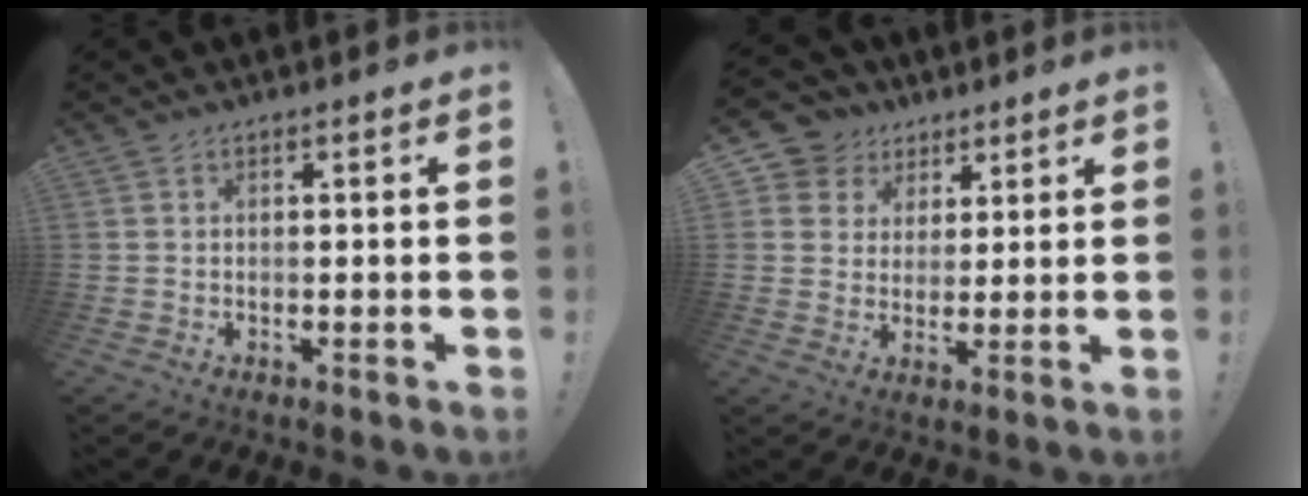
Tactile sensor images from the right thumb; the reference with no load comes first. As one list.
[{"total": 7.9, "force": [3.5, 6.9, 1.3], "torque": [-0.021, -0.020, 0.073]}]